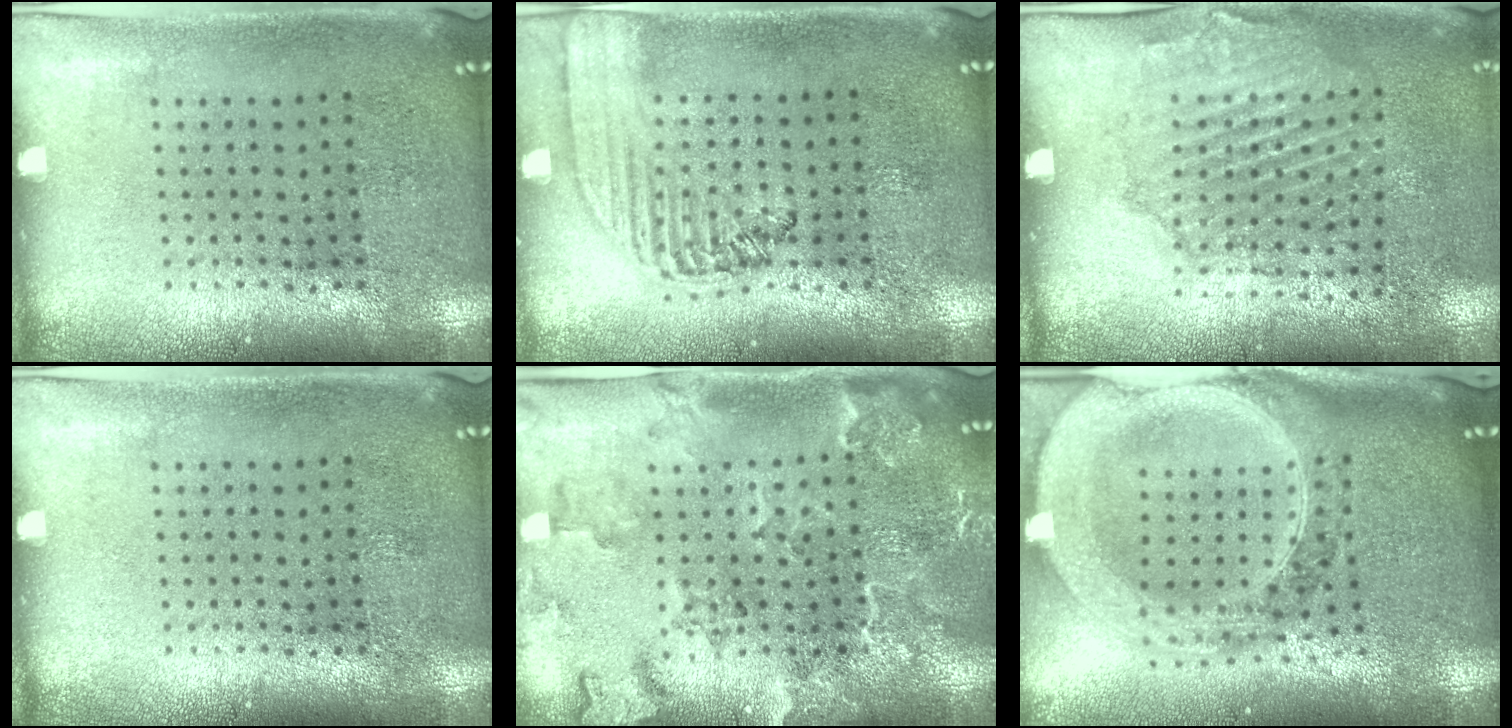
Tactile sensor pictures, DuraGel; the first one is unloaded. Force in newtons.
{"total": 1.5, "press": 1.4, "slide": 0.6}
{"total": 1.7, "press": 1.5, "slide": 0.8}
{"total": 0.0}
{"total": 2.4, "press": 2.2, "slide": 1.1}
{"total": 3.2, "press": 2.7, "slide": 1.8}